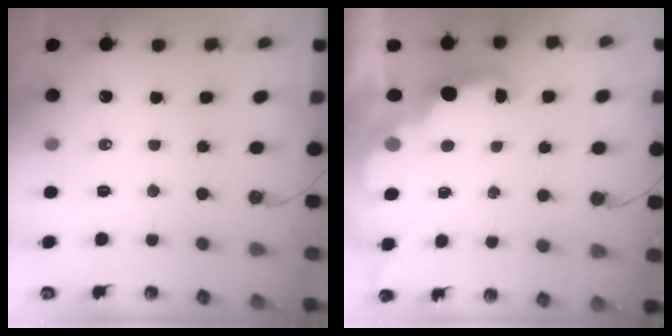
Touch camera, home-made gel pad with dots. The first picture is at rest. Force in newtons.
{"total": 2.8, "press": 2.7, "slide": 0.9}